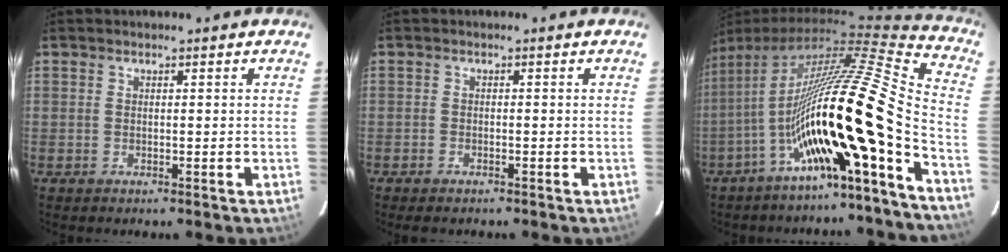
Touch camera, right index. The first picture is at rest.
{"total": 1.8, "force": [-1.6, 0.5, 0.7], "torque": [-0.023, -0.003, -0.031]}
{"total": 19.9, "force": [-7.0, 0.1, 18.6], "torque": [-0.279, -0.038, -0.129]}